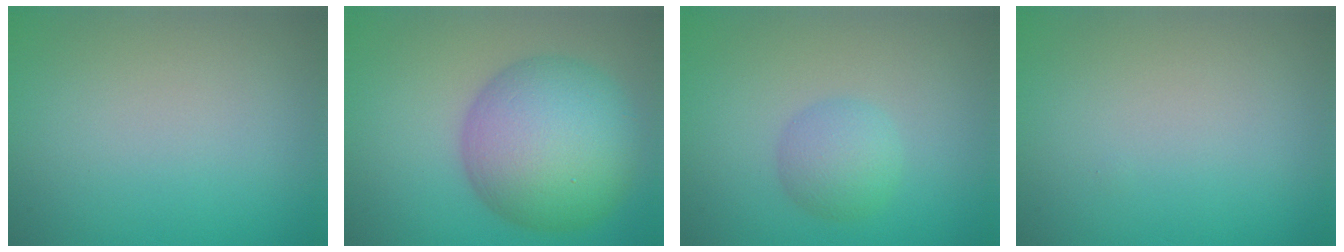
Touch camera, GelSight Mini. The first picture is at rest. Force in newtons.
{"total": 10.4, "press": 10.4, "slide": 0.2}
{"total": 2.7, "press": 2.7, "slide": 0.0}
{"total": 0.0}